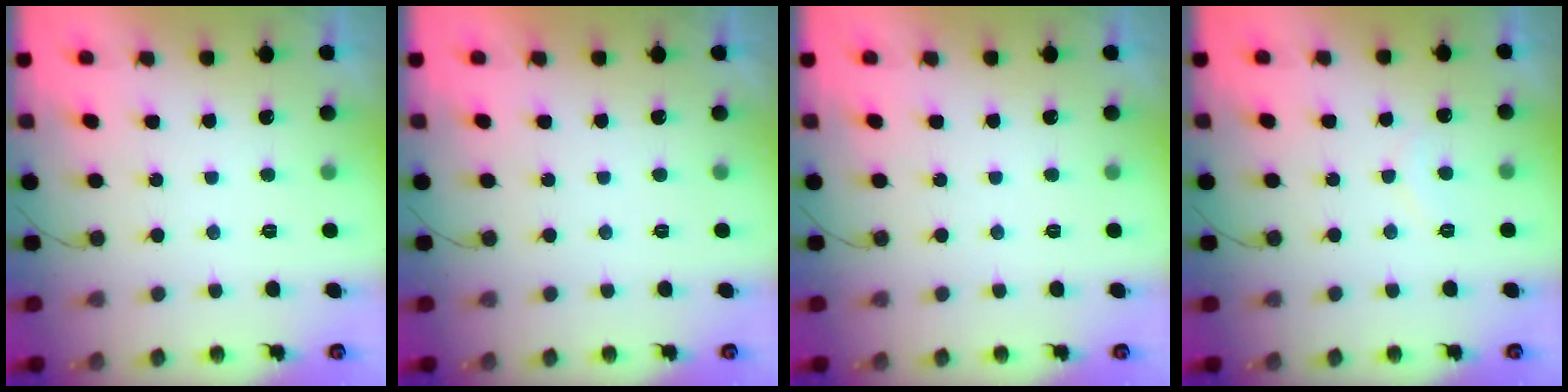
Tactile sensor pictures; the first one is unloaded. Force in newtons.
{"total": 1.7, "press": 1.6, "slide": 0.0}
{"total": 0.0}
{"total": 5.3, "press": 5.3, "slide": 0.4}